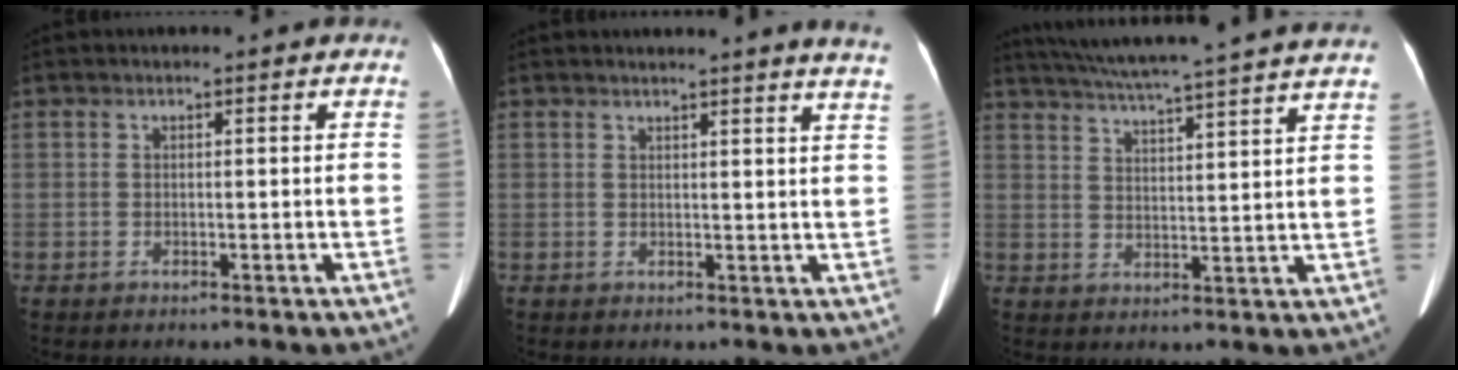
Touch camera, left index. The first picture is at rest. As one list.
[{"total": 8.2, "force": [7.7, -1.0, 2.8], "torque": [-0.028, -0.037, 0.063]}, {"total": 23.2, "force": [20.7, -0.7, 10.4], "torque": [-0.178, -0.006, 0.273]}]